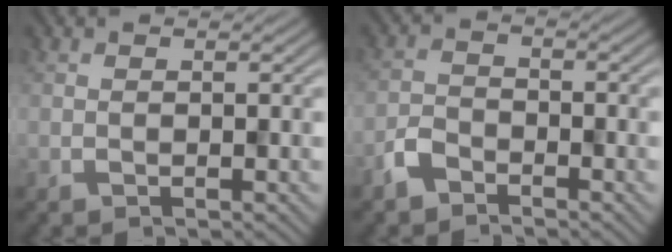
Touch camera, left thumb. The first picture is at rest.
{"total": 3.5, "force": [-3.4, 0.4, -0.9], "torque": [0.008, -0.002, -0.051]}